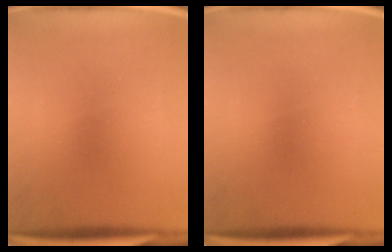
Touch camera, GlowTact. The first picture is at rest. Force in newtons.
{"total": 0.0}